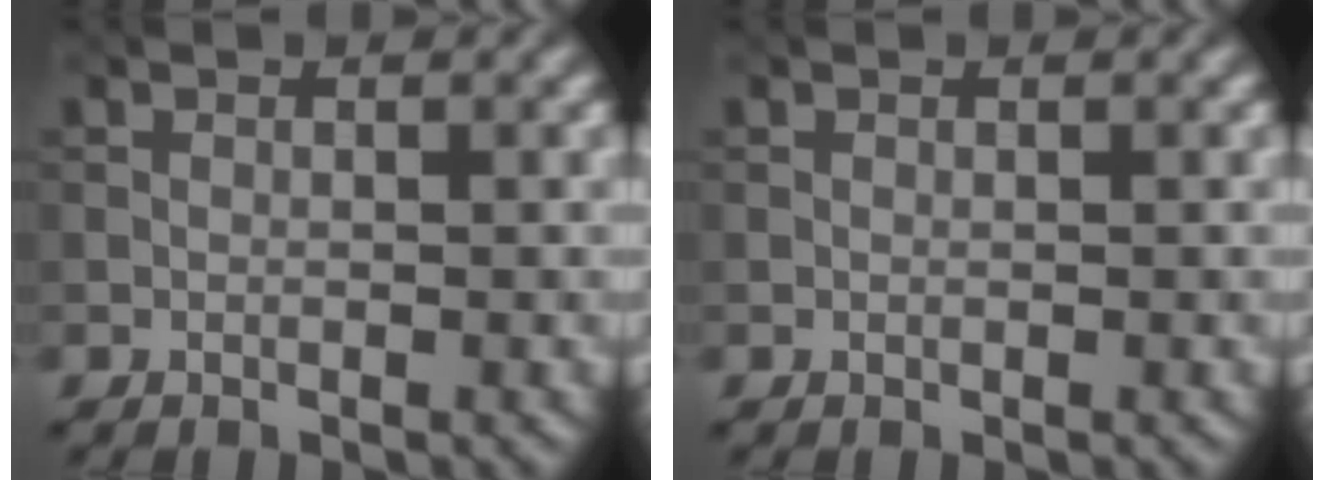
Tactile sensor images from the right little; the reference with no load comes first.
{"total": 0.0}